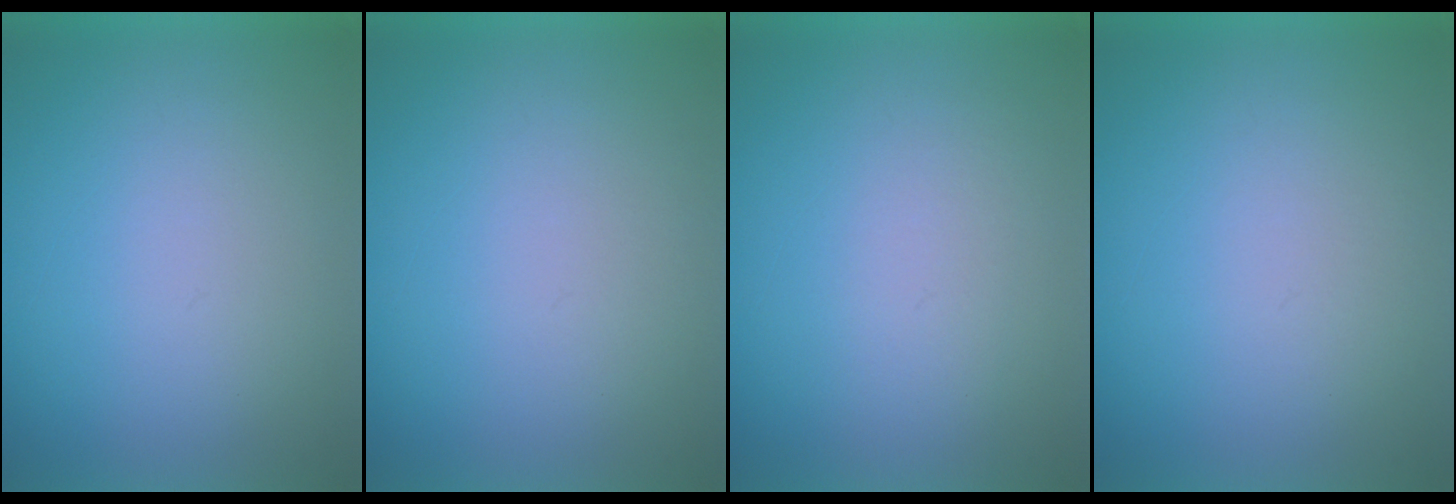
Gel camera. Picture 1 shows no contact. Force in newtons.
{"total": 1.1}
{"total": 1.4}
{"total": 1.1}